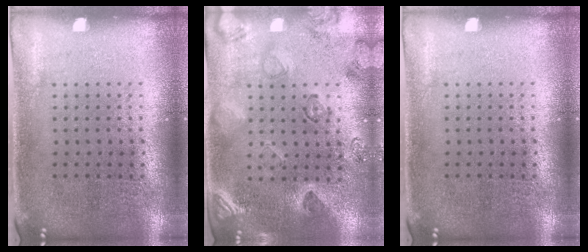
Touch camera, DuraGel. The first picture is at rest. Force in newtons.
{"total": 2.3, "press": 2.0, "slide": 1.1}
{"total": 0.0}